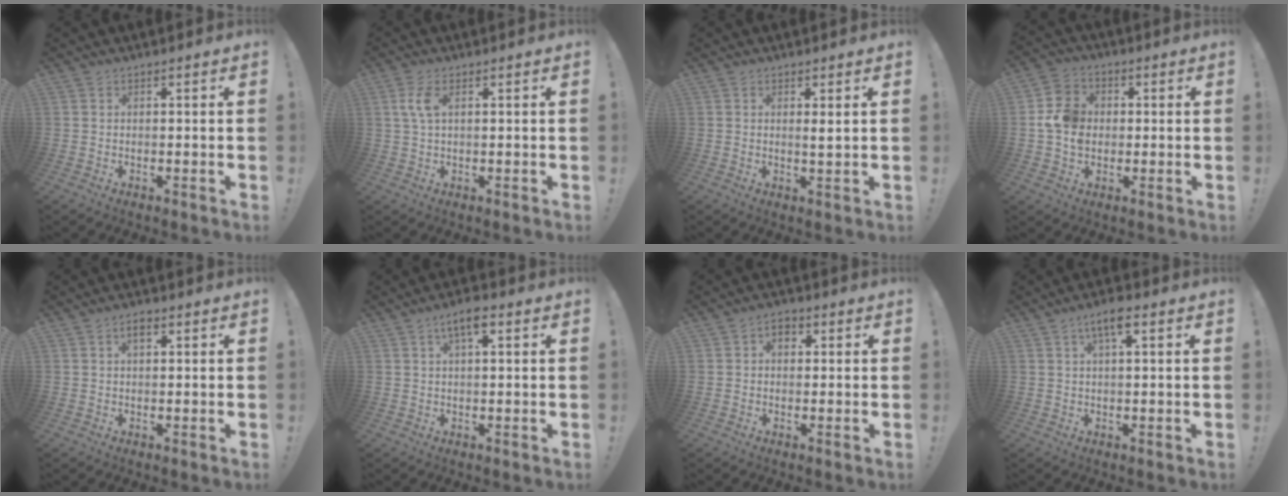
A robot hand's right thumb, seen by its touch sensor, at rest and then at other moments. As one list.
[{"total": 4.5, "force": [1.3, 1.9, 3.9], "torque": [-0.071, 0.003, 0.024]}, {"total": 1.8, "force": [0.8, -0.1, 1.6], "torque": [-0.025, -0.008, 0.012]}, {"total": 9.2, "force": [-0.2, 7.9, 4.7], "torque": [-0.073, 0.011, -0.002]}, {"total": 2.3, "force": [0.9, 1.1, 1.9], "torque": [-0.026, 0.001, 0.010]}, {"total": 5.2, "force": [2.1, 1.6, 4.5], "torque": [-0.066, -0.003, 0.030]}, {"total": 3.6, "force": [0.7, 2.6, 2.3], "torque": [-0.031, 0.002, 0.010]}, {"total": 5.1, "force": [2.0, 1.2, 4.6], "torque": [-0.069, -0.004, 0.027]}]